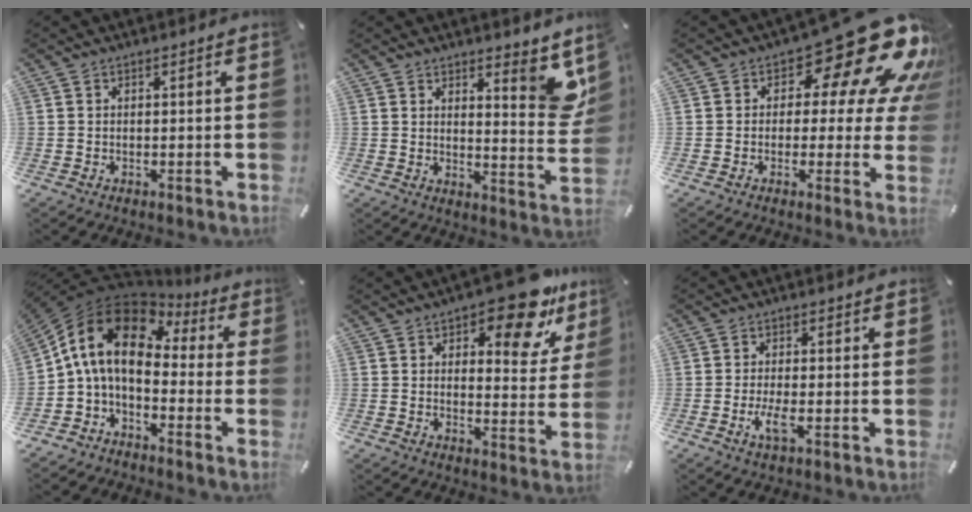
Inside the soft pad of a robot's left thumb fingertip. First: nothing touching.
{"total": 9.3, "force": [6.3, 3.3, 5.9], "torque": [-0.055, -0.056, 0.106]}
{"total": 19.6, "force": [10.8, 8.5, 14.0], "torque": [-0.184, -0.076, 0.177]}
{"total": 12.4, "force": [0.5, 8.5, 9.0], "torque": [-0.203, 0.006, 0.002]}
{"total": 15.0, "force": [10.0, 6.1, 9.3], "torque": [-0.109, -0.065, 0.164]}
{"total": 4.3, "force": [-1.3, 1.1, 4.0], "torque": [-0.093, -0.013, -0.027]}